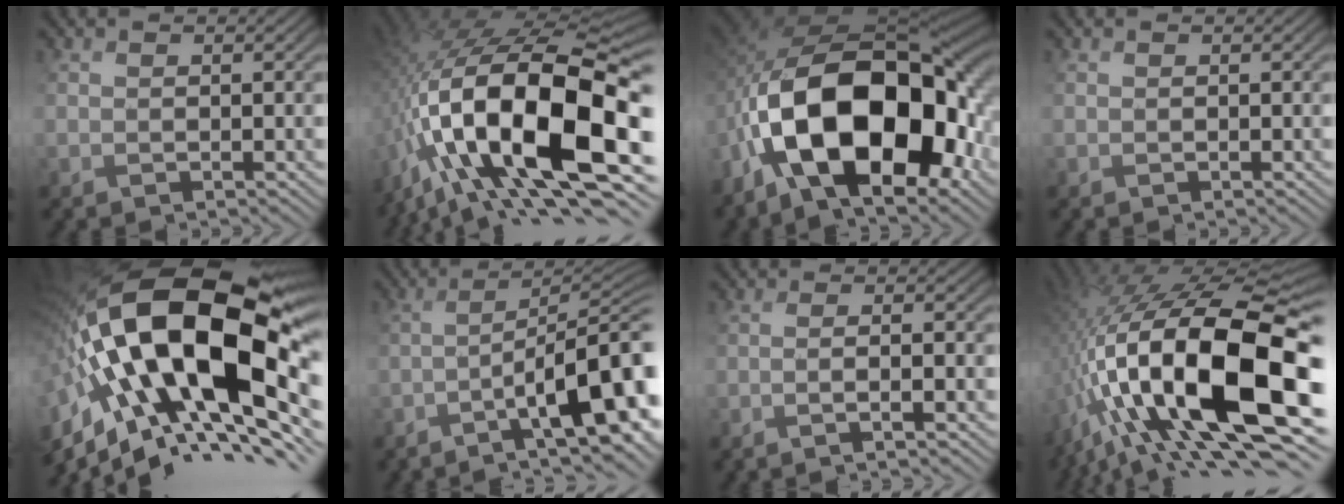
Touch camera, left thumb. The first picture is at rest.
{"total": 20.4, "force": [-6.5, 9.2, 17.1], "torque": [-0.325, -0.010, -0.115]}
{"total": 20.6, "force": [-5.4, 11.4, 16.2], "torque": [-0.336, -0.034, -0.072]}
{"total": 0.0}
{"total": 22.6, "force": [-0.6, 11.1, 19.7], "torque": [-0.420, -0.015, -0.016]}
{"total": 13.1, "force": [-6.1, 3.0, 11.2], "torque": [-0.144, 0.022, -0.095]}
{"total": 3.6, "force": [-1.7, 0.6, 3.1], "torque": [-0.046, 0.008, -0.046]}
{"total": 20.6, "force": [-5.0, 8.0, 18.3], "torque": [-0.349, -0.016, -0.087]}